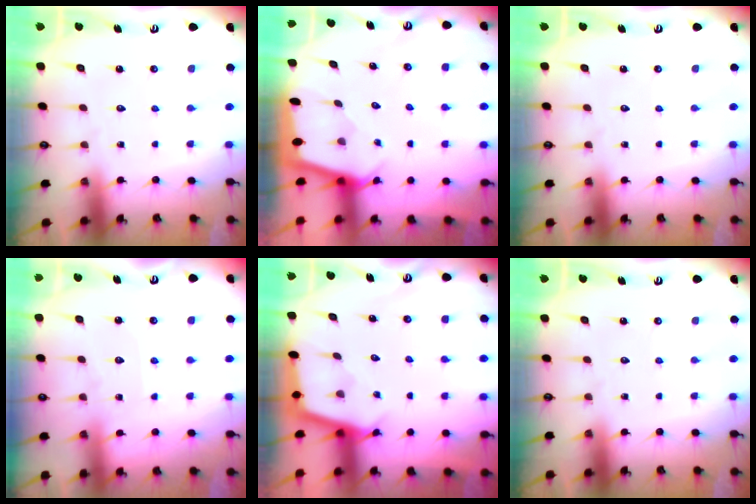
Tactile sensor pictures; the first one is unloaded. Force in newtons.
{"total": 1.7, "press": 1.7, "slide": 0.2}
{"total": 0.0}
{"total": 5.1, "press": 5.0, "slide": 0.6}
{"total": 2.4, "press": 2.4, "slide": 0.2}
{"total": 0.0}